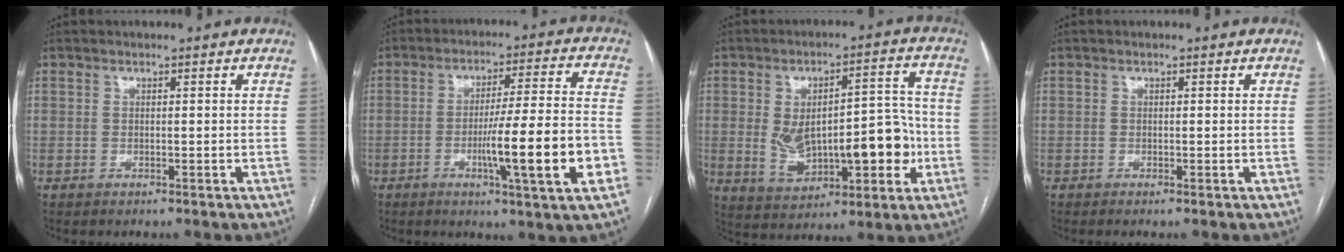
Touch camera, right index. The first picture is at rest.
{"total": 14.2, "force": [-4.3, -0.2, 13.5], "torque": [-0.215, -0.008, -0.067]}
{"total": 15.7, "force": [-1.7, 6.9, 13.9], "torque": [-0.220, 0.029, -0.005]}
{"total": 0.0}